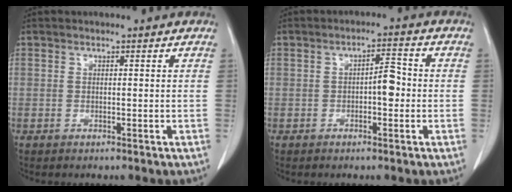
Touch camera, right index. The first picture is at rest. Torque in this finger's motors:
{"motor_torque": [0.38, -0.18, 0.06, 0.04]}